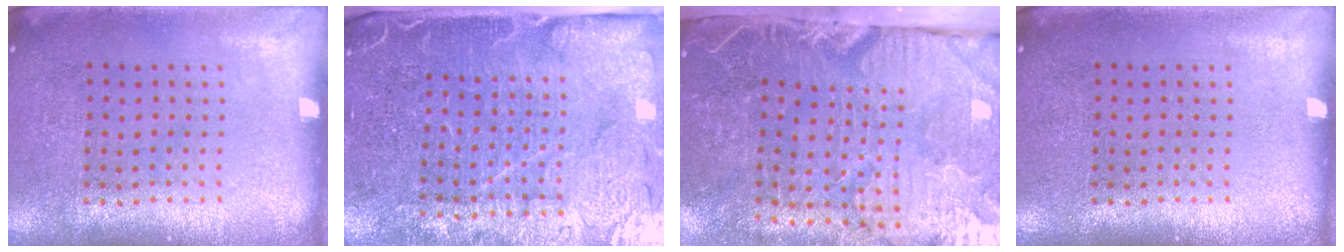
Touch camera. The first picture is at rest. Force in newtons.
{"total": 4.5, "press": 3.9, "slide": 2.3}
{"total": 5.4, "press": 4.4, "slide": 3.0}
{"total": 0.0}